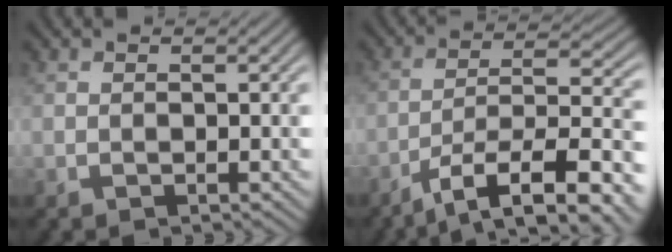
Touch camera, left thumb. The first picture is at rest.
{"total": 12.7, "force": [-7.6, 3.9, 9.3], "torque": [-0.159, -0.009, -0.120]}